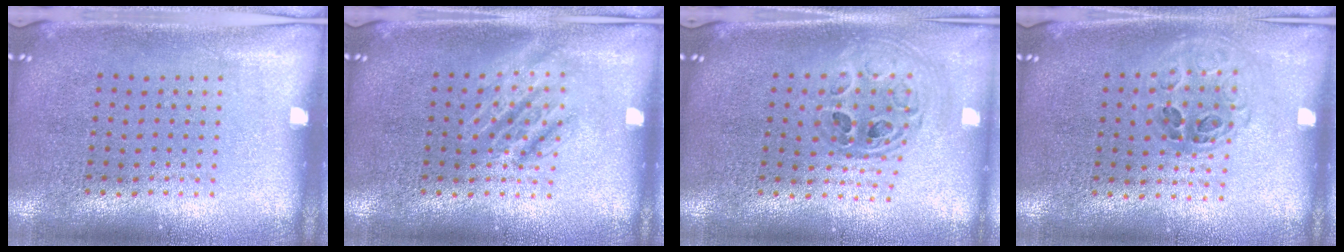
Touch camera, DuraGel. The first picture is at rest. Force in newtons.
{"total": 2.3, "press": 2.2, "slide": 0.3}
{"total": 1.0, "press": 1.0, "slide": 0.2}
{"total": 1.1, "press": 1.0, "slide": 0.6}